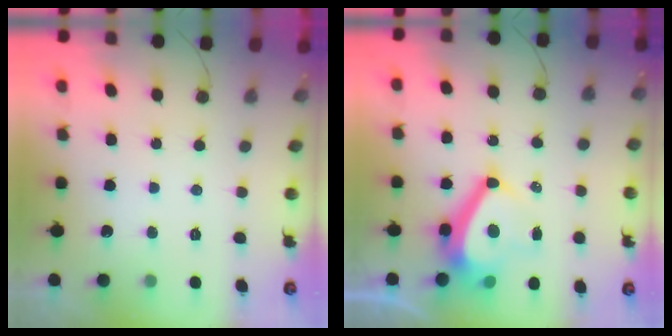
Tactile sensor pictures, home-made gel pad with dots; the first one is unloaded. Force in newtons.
{"total": 10.4, "press": 9.9, "slide": 3.2}